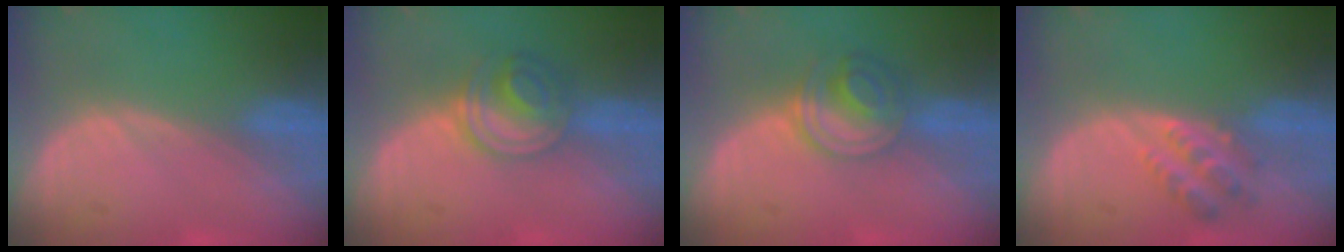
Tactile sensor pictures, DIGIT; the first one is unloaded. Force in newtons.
{"total": 6.0, "press": 5.4, "slide": 2.6}
{"total": 6.1, "press": 5.4, "slide": 2.8}
{"total": 4.4, "press": 3.9, "slide": 2.0}